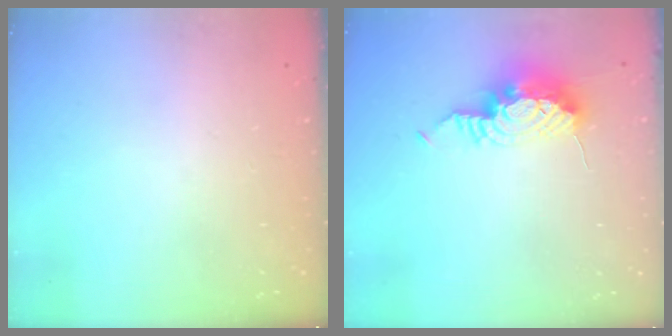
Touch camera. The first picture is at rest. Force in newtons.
{"total": 16.0, "press": 12.5, "slide": 10.1}